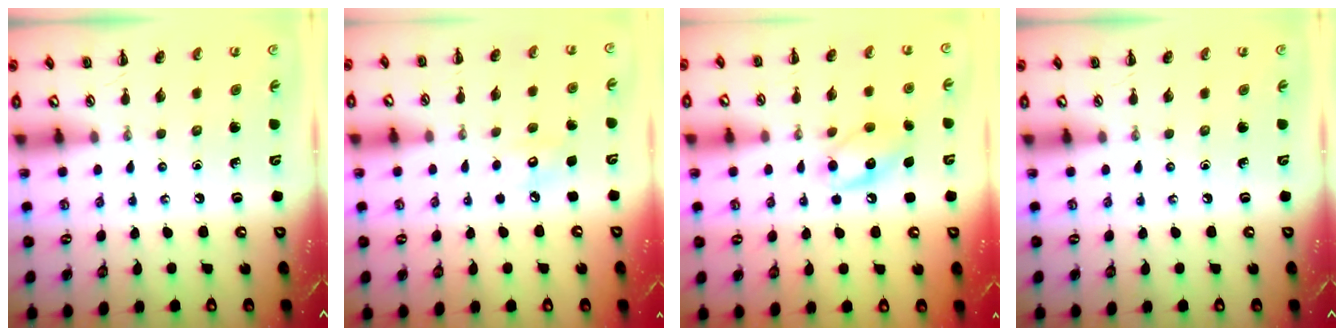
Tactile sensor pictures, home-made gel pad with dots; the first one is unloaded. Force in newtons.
{"total": 4.8, "press": 4.7, "slide": 1.3}
{"total": 11.3, "press": 11.3, "slide": 0.8}
{"total": 0.0}